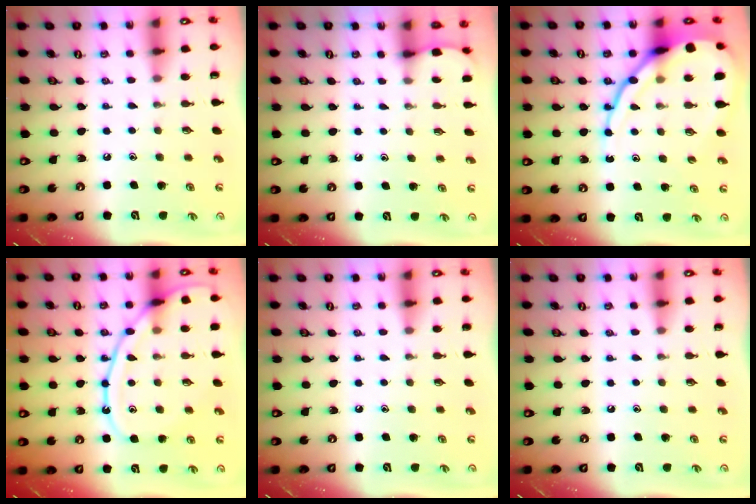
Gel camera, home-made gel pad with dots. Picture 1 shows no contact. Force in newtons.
{"total": 1.7, "press": 1.6, "slide": 0.2}
{"total": 16.7, "press": 16.6, "slide": 1.6}
{"total": 14.8, "press": 14.8, "slide": 1.2}
{"total": 0.0}
{"total": 0.0}